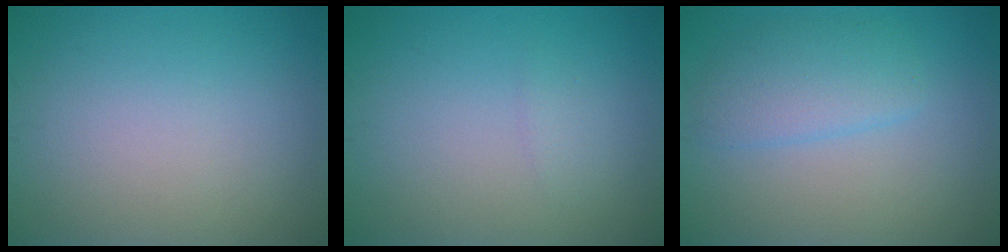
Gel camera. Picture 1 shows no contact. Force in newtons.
{"total": 0.8, "press": 0.8, "slide": 0.1}
{"total": 3.1, "press": 3.1, "slide": 0.1}